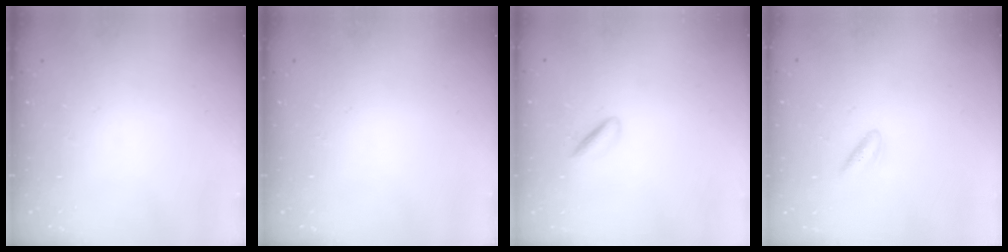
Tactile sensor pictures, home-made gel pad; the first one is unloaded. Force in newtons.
{"total": 0.0}
{"total": 2.0, "press": 1.9, "slide": 0.6}
{"total": 2.5, "press": 2.1, "slide": 1.3}